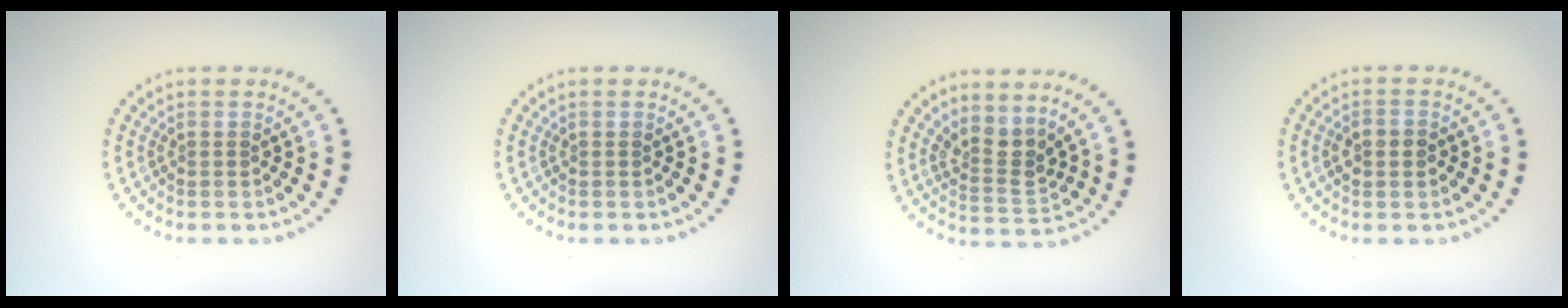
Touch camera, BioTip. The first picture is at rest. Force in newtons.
{"total": 0.0}
{"total": 2.8, "press": 2.1, "slide": 1.9}
{"total": 2.3, "press": 2.3, "slide": 0.2}